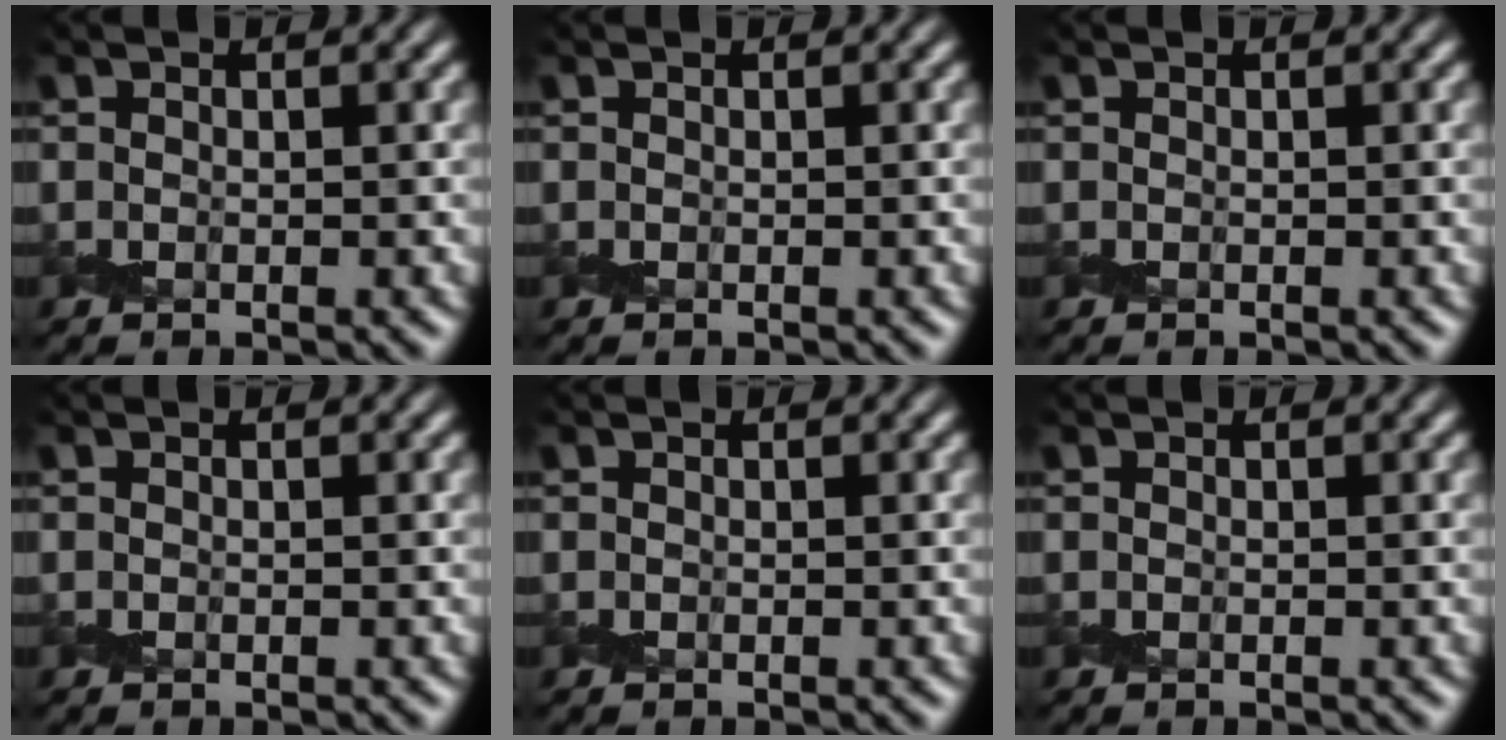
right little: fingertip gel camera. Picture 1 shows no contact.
{"total": 0.0}
{"total": 0.0}
{"total": 0.0}
{"total": 0.0}
{"total": 0.0}